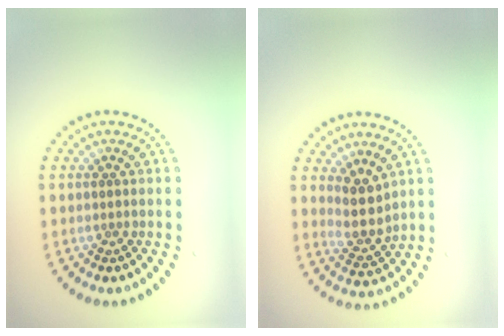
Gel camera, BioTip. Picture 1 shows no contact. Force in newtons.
{"total": 2.8, "press": 2.2, "slide": 1.8}